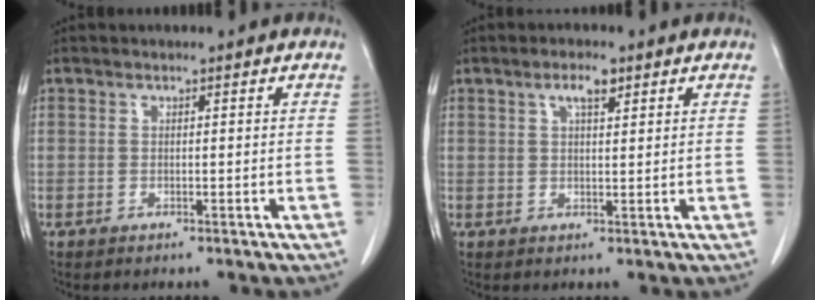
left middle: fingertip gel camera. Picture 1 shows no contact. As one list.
[{"total": 3.0, "force": [1.7, 0.7, 2.3], "torque": [-0.046, 0.004, 0.030]}]